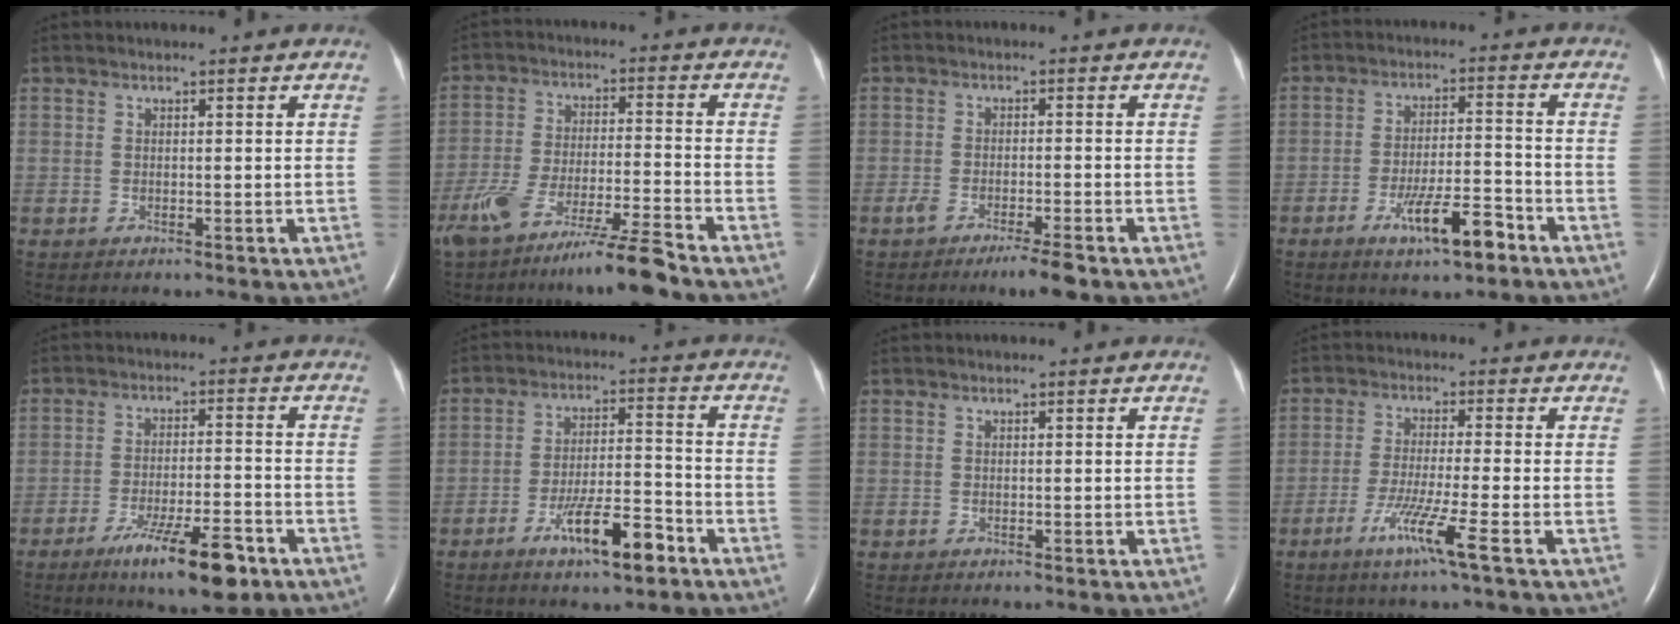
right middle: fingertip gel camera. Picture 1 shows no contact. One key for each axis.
{"total": 11.6, "fx": -9.0, "fy": -0.5, "fz": 7.4, "tx": -0.140, "ty": -0.026, "tz": -0.160}
{"total": 4.3, "fx": -3.0, "fy": 0.2, "fz": 3.1, "tx": -0.056, "ty": -0.008, "tz": -0.051}
{"total": 8.2, "fx": -4.9, "fy": 1.4, "fz": 6.4, "tx": -0.113, "ty": -0.003, "tz": -0.079}
{"total": 10.5, "fx": -6.4, "fy": 1.7, "fz": 8.2, "tx": -0.139, "ty": -0.016, "tz": -0.099}
{"total": 9.2, "fx": -5.4, "fy": 1.6, "fz": 7.2, "tx": -0.128, "ty": -0.002, "tz": -0.089}
{"total": 0.0}
{"total": 7.1, "fx": -3.6, "fy": -1.2, "fz": 5.9, "tx": -0.116, "ty": -0.022, "tz": -0.071}